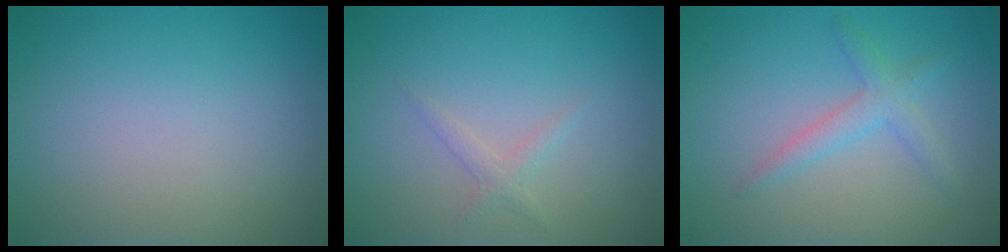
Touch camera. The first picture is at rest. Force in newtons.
{"total": 1.1, "press": 1.1, "slide": 0.0}
{"total": 2.3, "press": 2.3, "slide": 0.1}